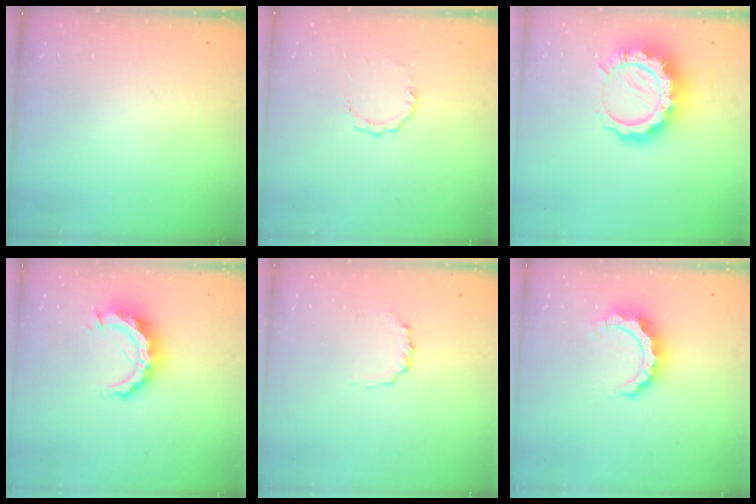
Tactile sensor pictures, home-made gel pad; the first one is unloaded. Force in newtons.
{"total": 5.4, "press": 5.3, "slide": 0.4}
{"total": 14.8, "press": 14.7, "slide": 1.5}
{"total": 11.6, "press": 11.6, "slide": 1.1}
{"total": 2.3, "press": 2.2, "slide": 0.3}
{"total": 8.3, "press": 8.3, "slide": 0.6}